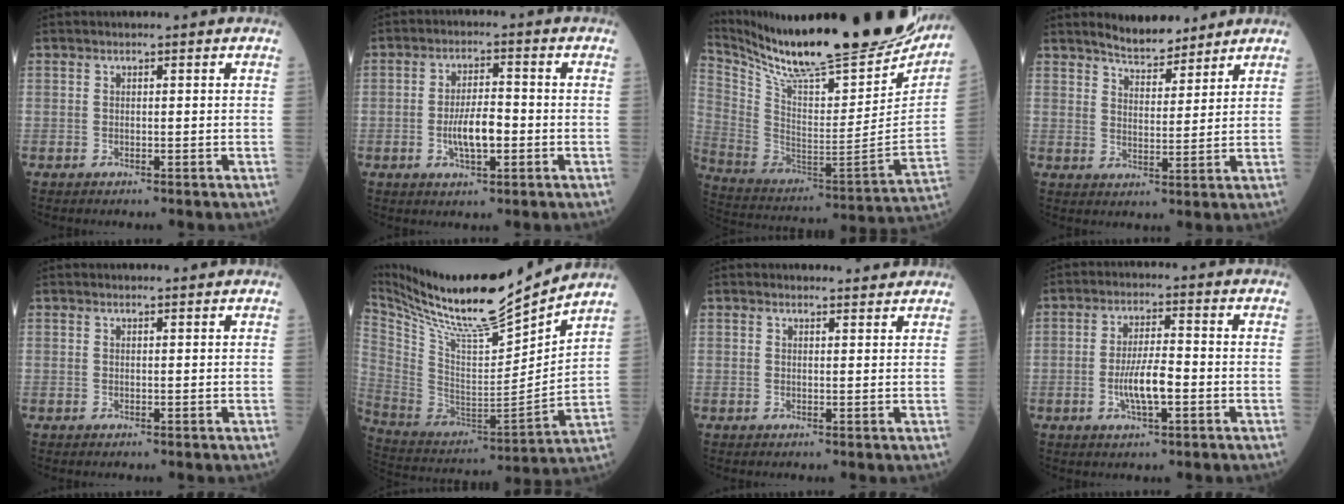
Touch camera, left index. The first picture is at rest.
{"total": 5.8, "force": [-1.4, 1.8, 5.4], "torque": [-0.105, 0.004, -0.025]}
{"total": 33.3, "force": [28.1, 4.9, 17.1], "torque": [-0.309, -0.082, 0.414]}
{"total": 6.5, "force": [5.9, 1.7, 1.9], "torque": [-0.036, 0.006, 0.106]}
{"total": 1.4, "force": [1.4, 0.0, 0.3], "torque": [-0.007, 0.005, 0.021]}
{"total": 22.9, "force": [20.2, 1.1, 10.7], "torque": [-0.214, -0.033, 0.351]}
{"total": 3.2, "force": [3.1, 0.6, 0.2], "torque": [-0.010, 0.003, 0.036]}
{"total": 5.9, "force": [-1.6, 1.2, 5.6], "torque": [-0.111, 0.000, -0.029]}